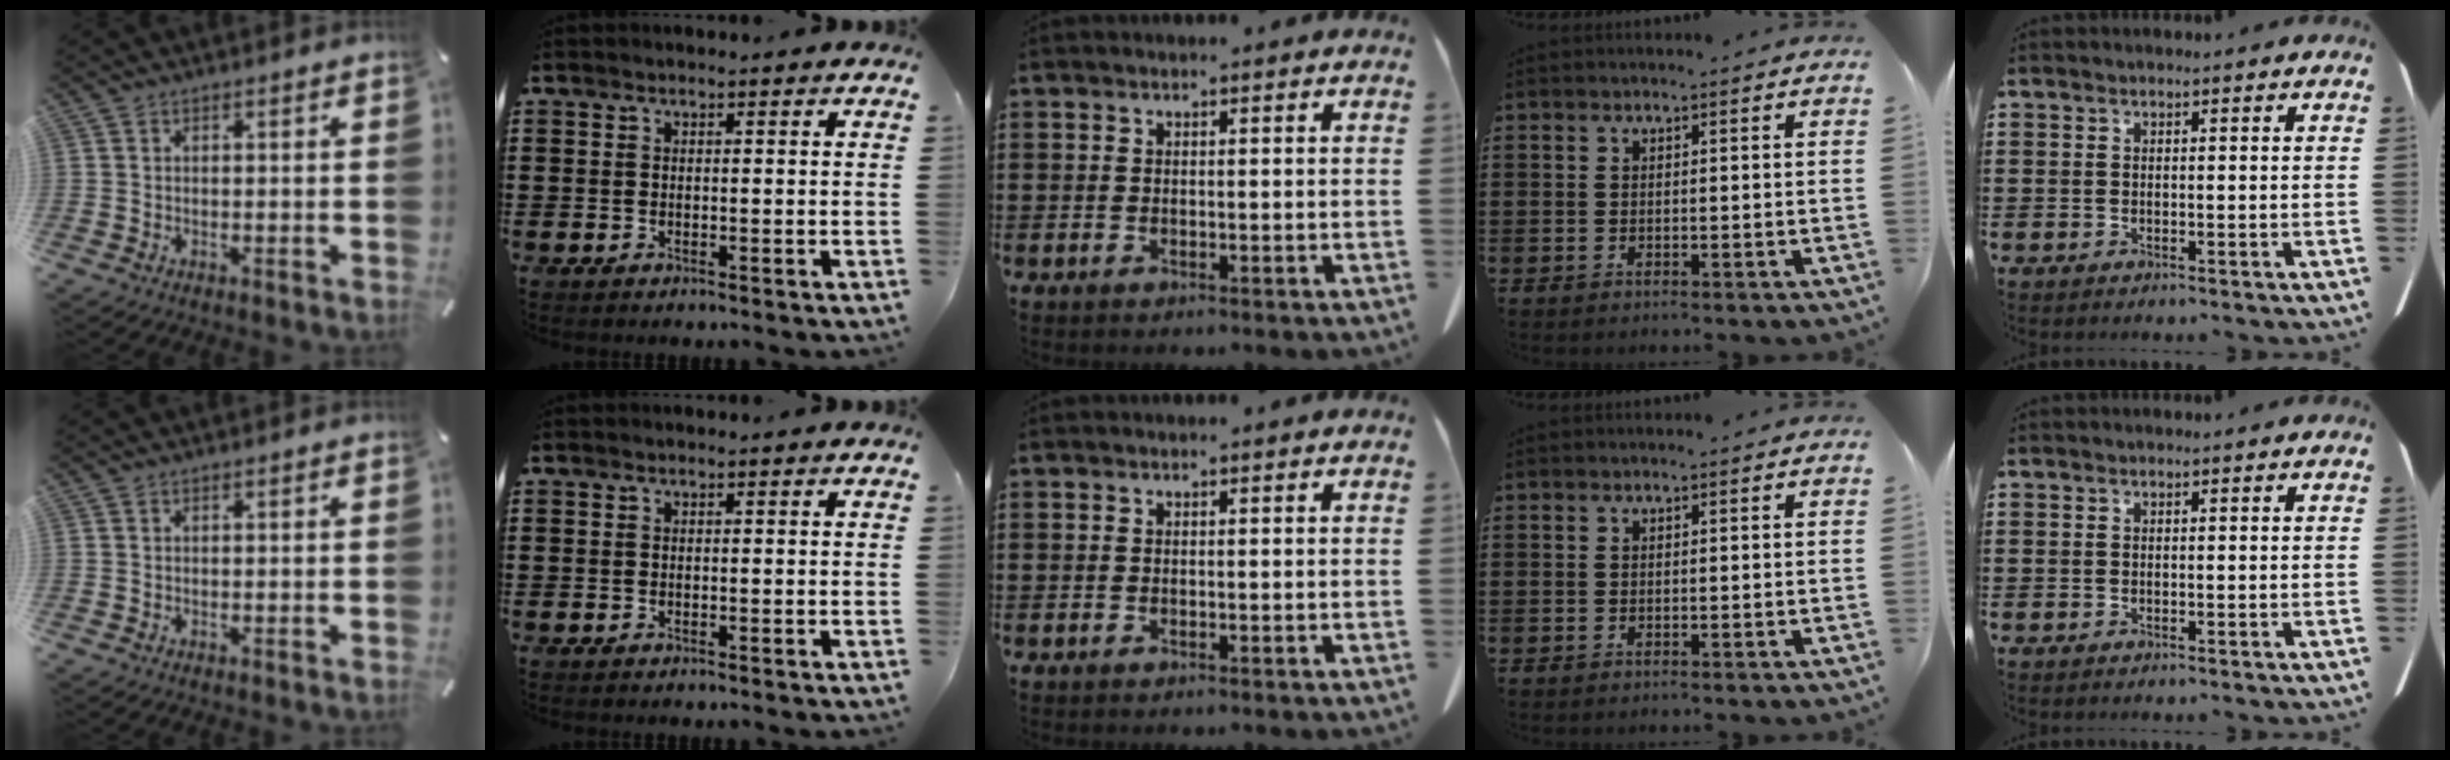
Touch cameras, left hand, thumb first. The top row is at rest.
{}